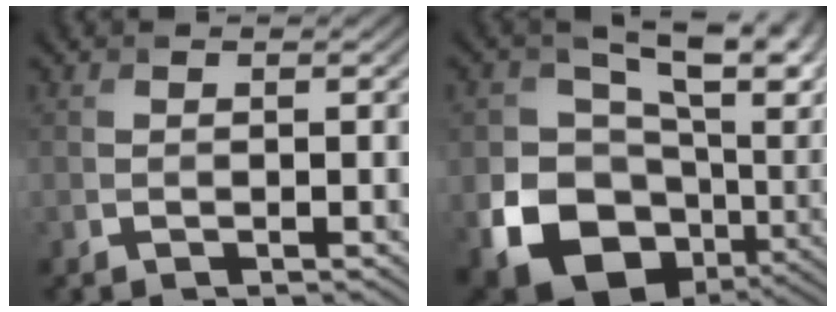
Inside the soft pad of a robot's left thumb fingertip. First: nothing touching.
{"total": 18.7, "force": [0.0, 12.7, 13.7], "torque": [-0.236, -0.039, 0.046]}